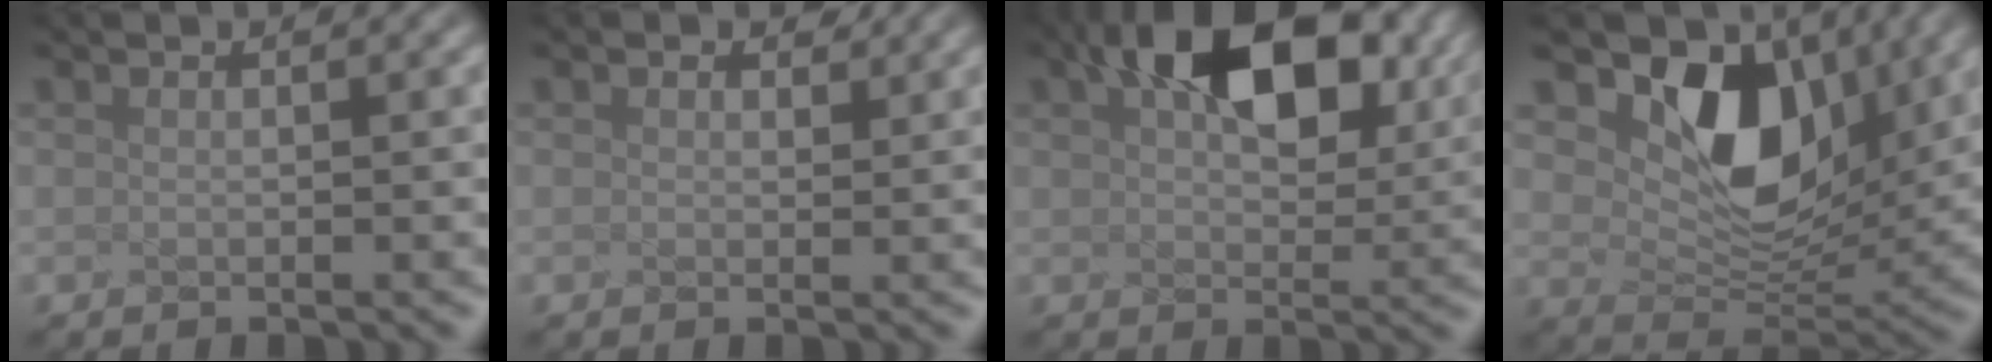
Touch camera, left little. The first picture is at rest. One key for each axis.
{"total": 0.7, "fx": 0.5, "fy": -0.4, "fz": -0.4, "tx": -0.007, "ty": -0.007, "tz": 0.021}
{"total": 8.7, "fx": 3.4, "fy": 4.5, "fz": 6.7, "tx": -0.138, "ty": 0.002, "tz": 0.102}
{"total": 5.8, "fx": 2.1, "fy": 4.0, "fz": 3.7, "tx": -0.095, "ty": -0.030, "tz": 0.079}